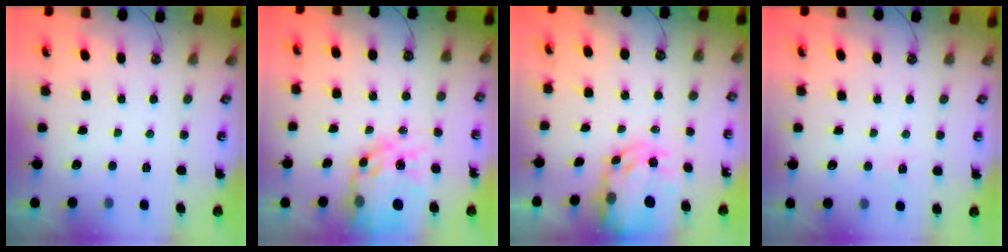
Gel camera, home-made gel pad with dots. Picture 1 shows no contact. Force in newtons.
{"total": 18.6, "press": 18.6, "slide": 1.8}
{"total": 8.4, "press": 8.3, "slide": 0.8}
{"total": 3.9, "press": 3.9, "slide": 0.5}